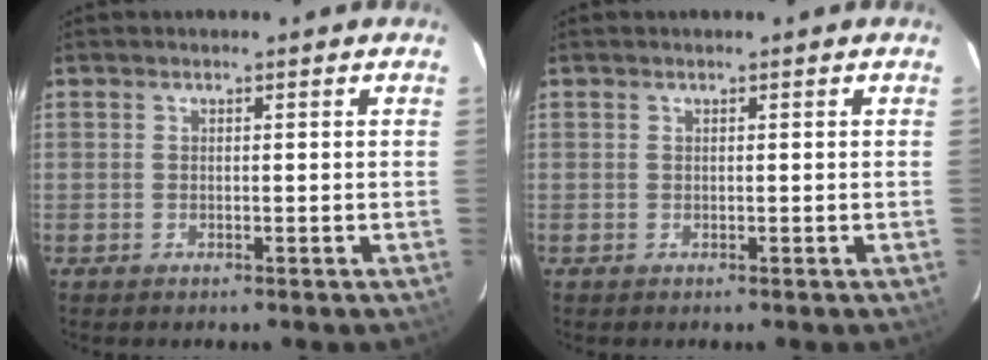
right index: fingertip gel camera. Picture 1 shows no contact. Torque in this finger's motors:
{"motor_torque": [0.00, 0.00, 0.00, 0.00]}